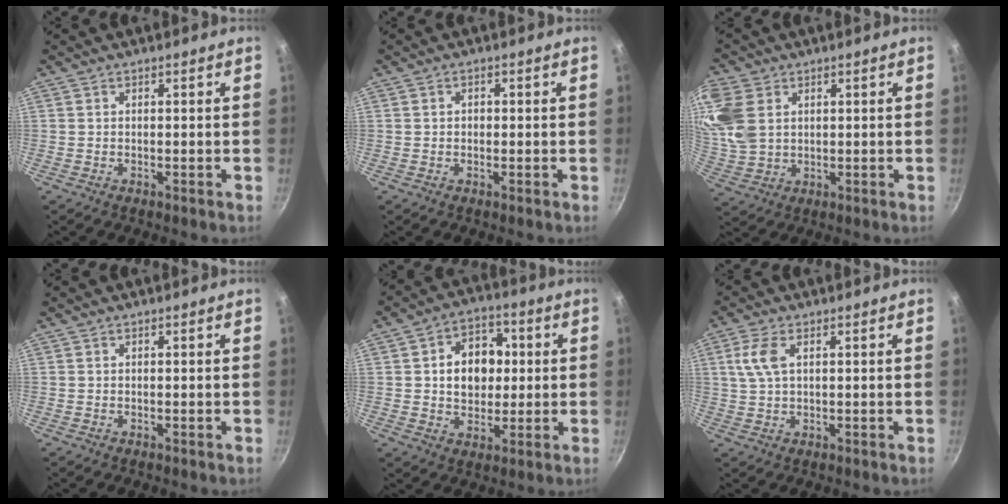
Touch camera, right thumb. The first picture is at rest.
{"total": 0.9, "force": [0.0, 0.8, 0.4], "torque": [-0.007, 0.004, 0.000]}
{"total": 10.3, "force": [3.0, 7.4, 6.6], "torque": [-0.134, -0.011, 0.061]}
{"total": 0.0}
{"total": 11.2, "force": [1.3, 8.6, 7.1], "torque": [-0.068, 0.011, 0.016]}
{"total": 5.4, "force": [1.6, 2.8, 4.3], "torque": [-0.093, 0.006, 0.031]}